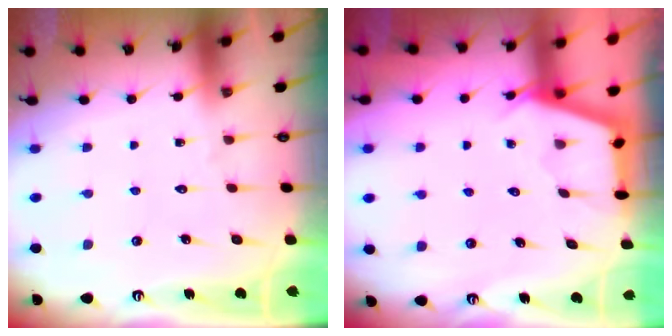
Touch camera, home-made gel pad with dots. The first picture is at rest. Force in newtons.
{"total": 2.9, "press": 2.9, "slide": 0.3}